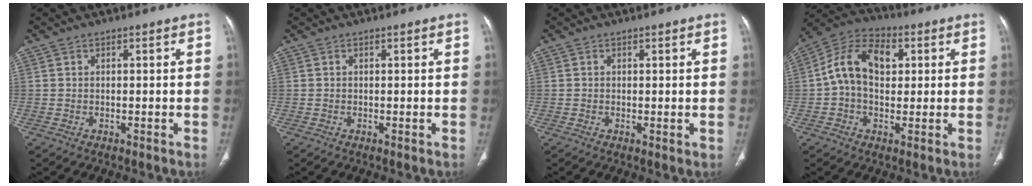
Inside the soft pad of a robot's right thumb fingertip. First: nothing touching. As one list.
[{"total": 0.0}, {"total": 0.8, "force": [0.0, 0.2, 0.7], "torque": [-0.017, -0.005, -0.001]}, {"total": 12.2, "force": [1.9, 8.2, 8.9], "torque": [-0.143, 0.025, 0.025]}]